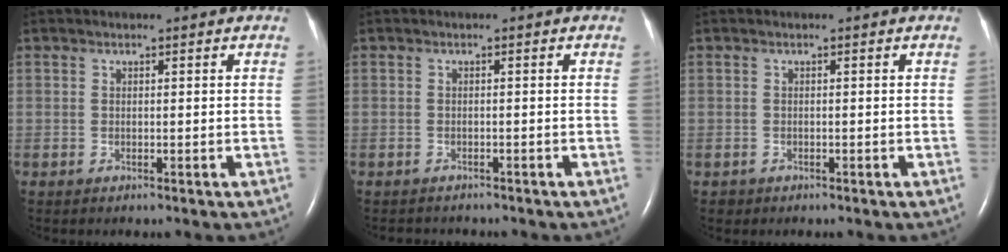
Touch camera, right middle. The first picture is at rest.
{"total": 2.7, "force": [-2.5, 0.9, 0.4], "torque": [-0.009, -0.005, -0.029]}
{"total": 0.6, "force": [-0.4, 0.4, -0.1], "torque": [-0.004, 0.002, -0.007]}